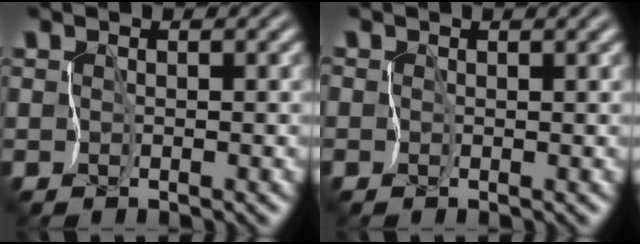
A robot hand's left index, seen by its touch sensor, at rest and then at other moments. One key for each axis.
{"total": 2.0, "fx": 1.1, "fy": 1.0, "fz": 1.4, "tx": -0.014, "ty": 0.001, "tz": 0.010}